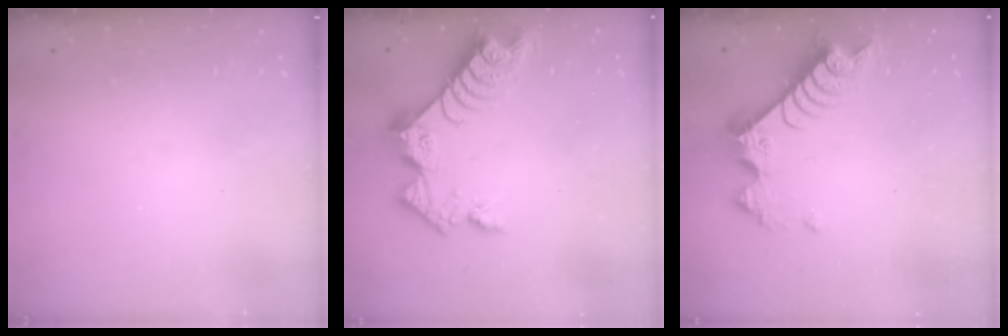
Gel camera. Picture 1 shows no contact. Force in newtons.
{"total": 10.5, "press": 10.4, "slide": 0.8}
{"total": 9.3, "press": 9.3, "slide": 1.0}